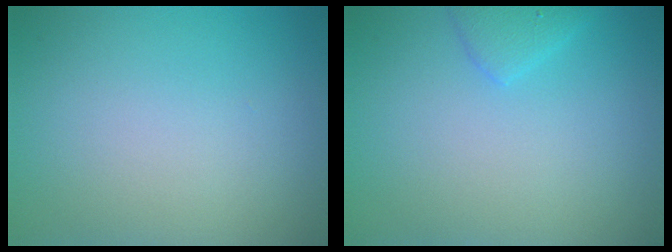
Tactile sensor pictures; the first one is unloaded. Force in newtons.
{"total": 1.6, "press": 1.6, "slide": 0.2}